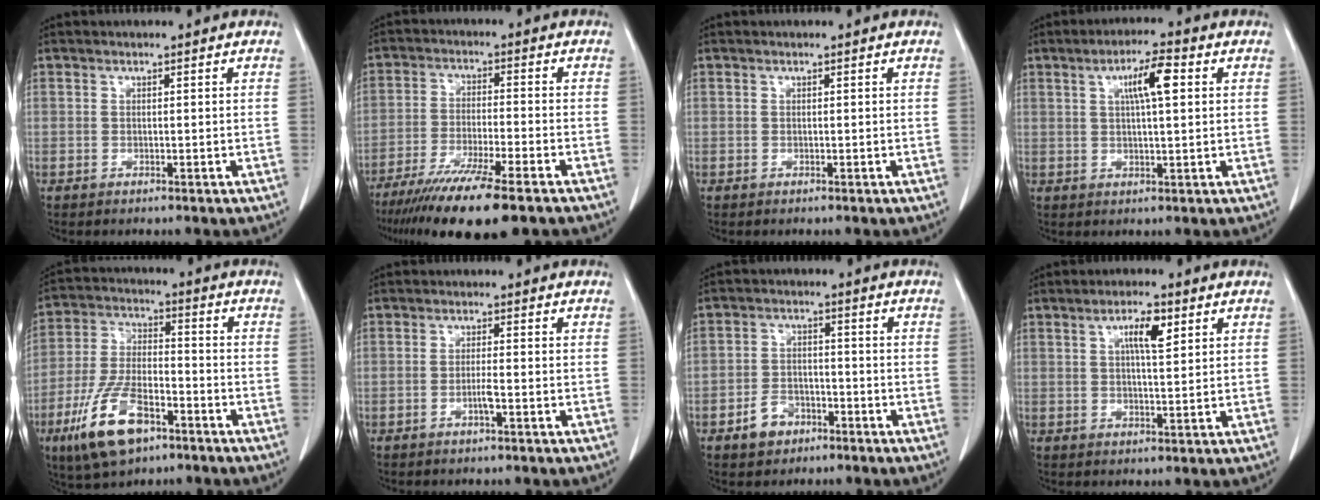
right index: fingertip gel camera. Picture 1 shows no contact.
{"total": 14.5, "force": [-10.8, 0.9, 9.7], "torque": [-0.170, -0.039, -0.176]}
{"total": 0.0}
{"total": 6.2, "force": [1.9, 0.9, 5.9], "torque": [-0.103, 0.009, 0.032]}
{"total": 13.2, "force": [-7.3, 5.1, 9.7], "torque": [-0.208, -0.005, -0.131]}
{"total": 2.0, "force": [-0.9, -0.1, 1.8], "torque": [-0.036, -0.001, -0.017]}
{"total": 4.9, "force": [-3.0, 3.4, 2.0], "torque": [-0.039, 0.011, -0.046]}
{"total": 5.0, "force": [2.1, 1.0, 4.4], "torque": [-0.078, 0.002, 0.035]}